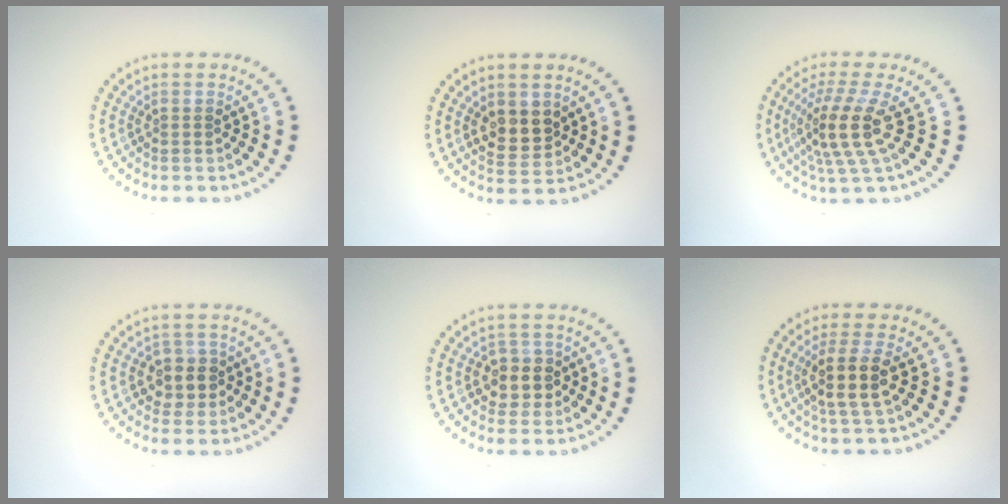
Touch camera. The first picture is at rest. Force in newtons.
{"total": 2.7, "press": 2.6, "slide": 0.8}
{"total": 4.6, "press": 3.4, "slide": 3.0}
{"total": 2.6, "press": 2.5, "slide": 0.8}
{"total": 2.8, "press": 2.6, "slide": 1.0}
{"total": 3.5, "press": 3.0, "slide": 1.7}